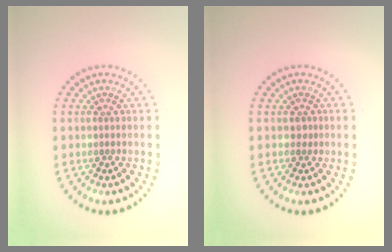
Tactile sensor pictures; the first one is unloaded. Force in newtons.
{"total": 0.6, "press": 0.5, "slide": 0.3}